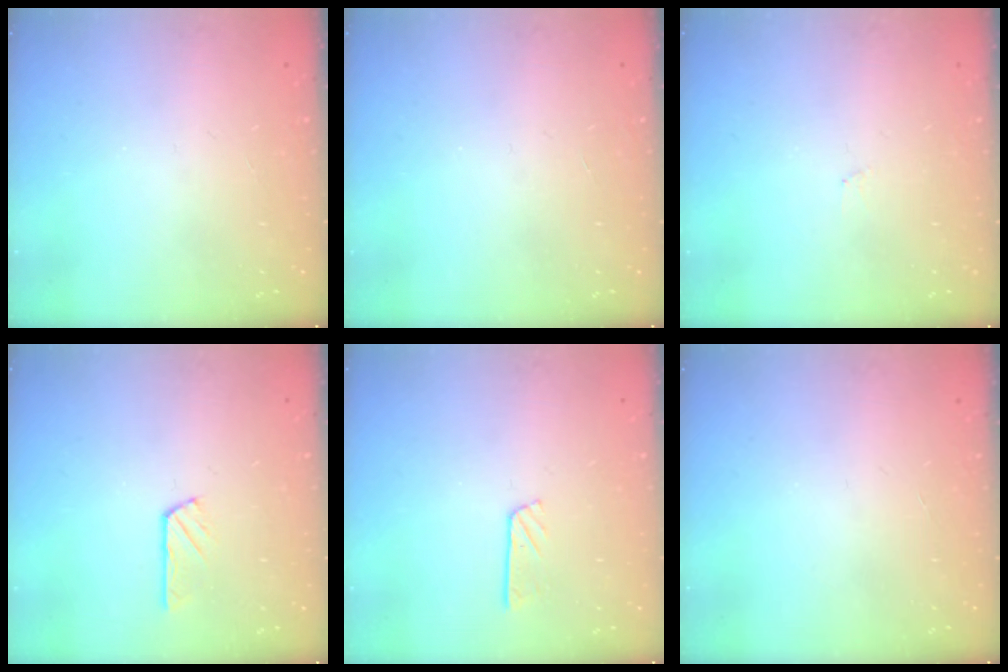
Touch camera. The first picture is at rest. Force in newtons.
{"total": 0.0}
{"total": 2.8, "press": 2.8, "slide": 0.4}
{"total": 3.6, "press": 3.5, "slide": 0.4}
{"total": 3.6, "press": 3.6, "slide": 0.3}
{"total": 0.0}